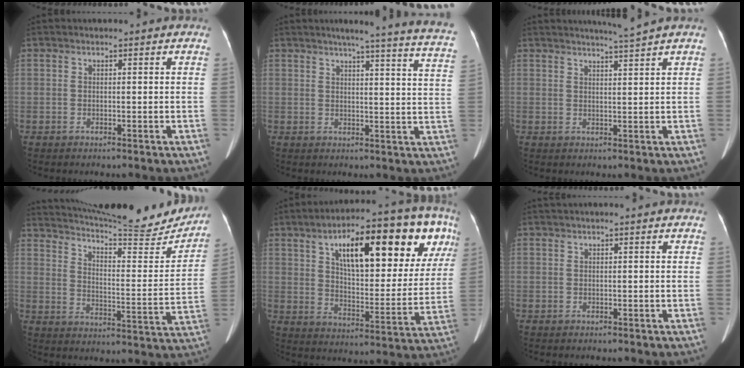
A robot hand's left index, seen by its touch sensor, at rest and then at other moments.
{"total": 19.4, "force": [17.0, -0.6, 9.3], "torque": [-0.122, -0.054, 0.186]}
{"total": 3.3, "force": [2.8, -1.5, 0.8], "torque": [-0.013, -0.012, 0.048]}
{"total": 23.1, "force": [21.7, 2.0, 7.7], "torque": [-0.124, -0.063, 0.286]}
{"total": 23.0, "force": [10.5, 7.3, 19.1], "torque": [-0.265, 0.044, 0.154]}
{"total": 0.5, "force": [0.5, 0.0, 0.3], "torque": [-0.005, 0.026, 0.011]}